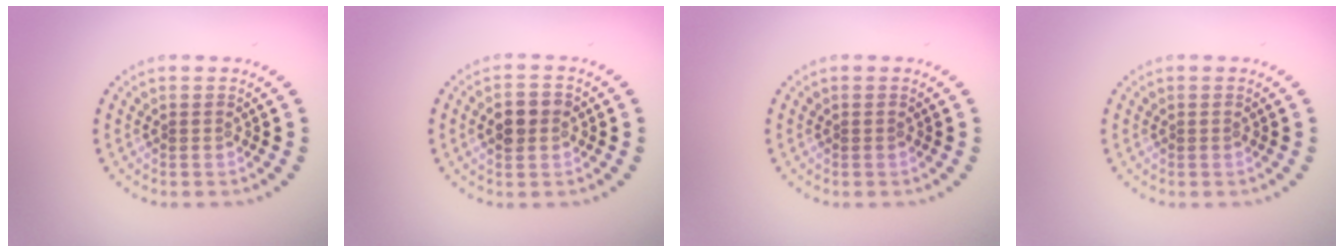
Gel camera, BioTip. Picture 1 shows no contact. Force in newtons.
{"total": 3.0, "press": 3.0, "slide": 0.1}
{"total": 0.0}
{"total": 0.0}